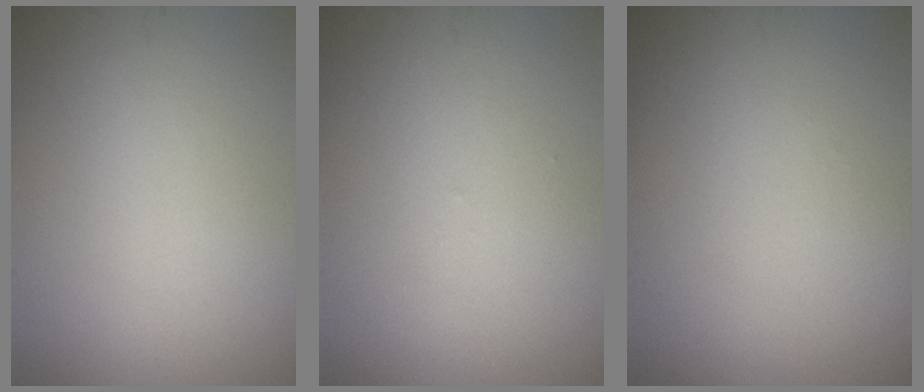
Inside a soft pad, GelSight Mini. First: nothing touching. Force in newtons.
{"total": 0.0}
{"total": 0.0}